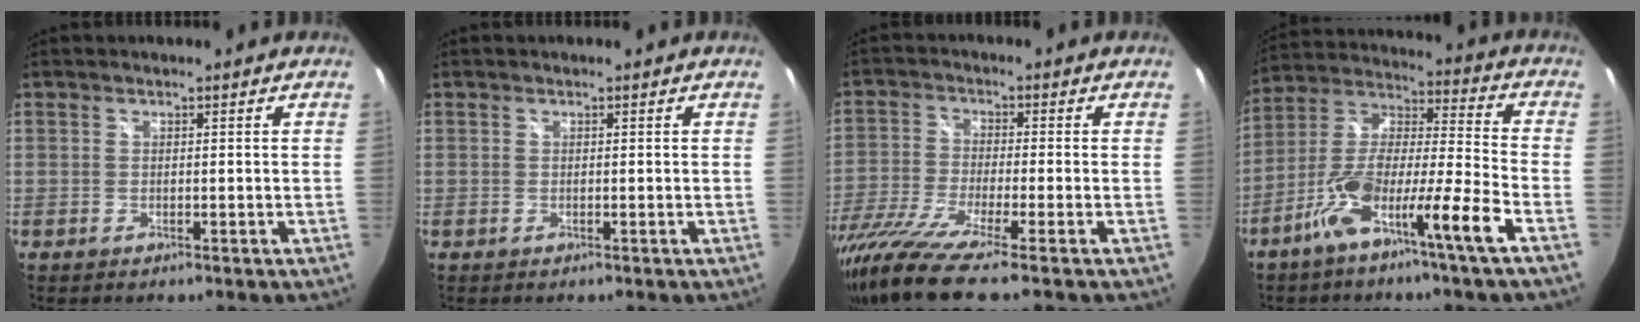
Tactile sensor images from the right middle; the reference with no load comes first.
{"total": 0.0}
{"total": 11.9, "force": [-9.4, -0.4, 7.2], "torque": [-0.164, -0.038, -0.182]}
{"total": 14.4, "force": [-8.5, -0.4, 11.7], "torque": [-0.210, -0.006, -0.158]}